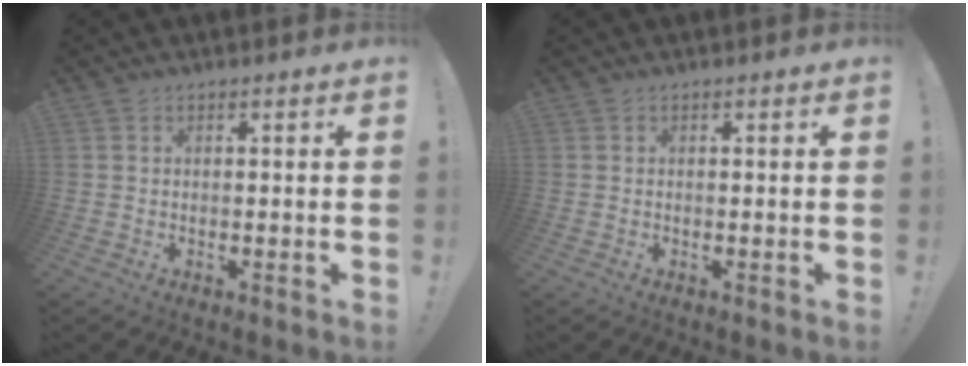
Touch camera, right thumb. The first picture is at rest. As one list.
[{"total": 0.0}]